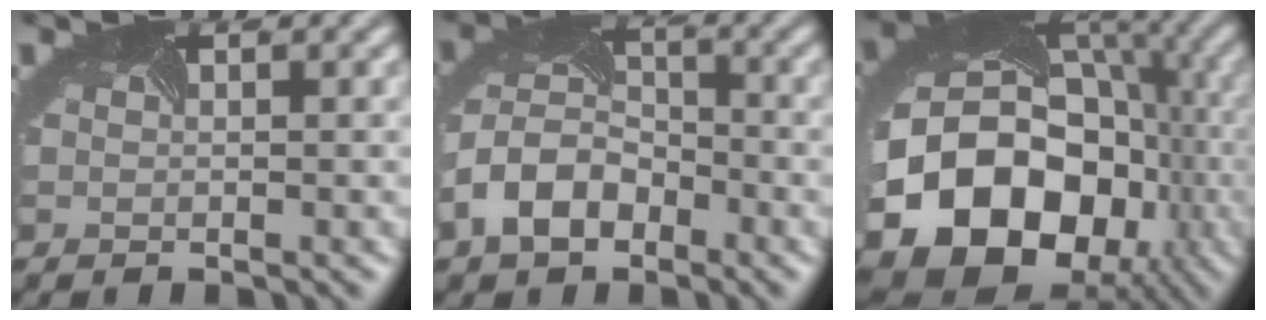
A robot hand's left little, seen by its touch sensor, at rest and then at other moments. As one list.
[{"total": 5.2, "force": [-2.6, 3.6, 2.6], "torque": [-0.064, 0.007, -0.060]}, {"total": 20.0, "force": [-6.1, 16.0, 10.4], "torque": [-0.198, -0.038, -0.101]}]